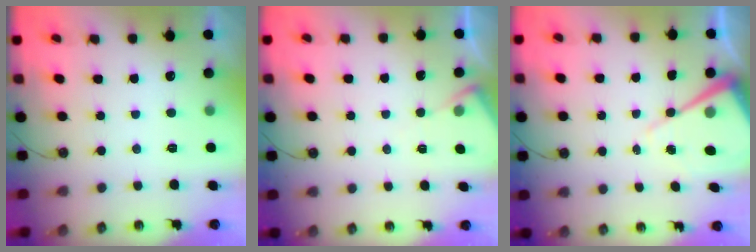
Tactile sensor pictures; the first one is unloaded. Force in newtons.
{"total": 5.3, "press": 5.2, "slide": 0.5}
{"total": 9.8, "press": 9.8, "slide": 0.7}